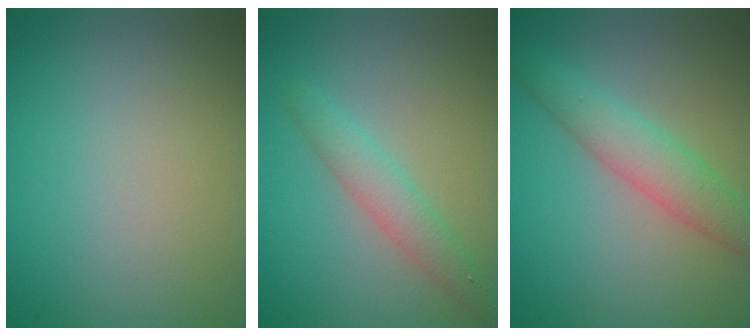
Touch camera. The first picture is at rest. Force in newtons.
{"total": 2.8, "press": 2.8, "slide": 0.0}
{"total": 4.0, "press": 4.0, "slide": 0.1}